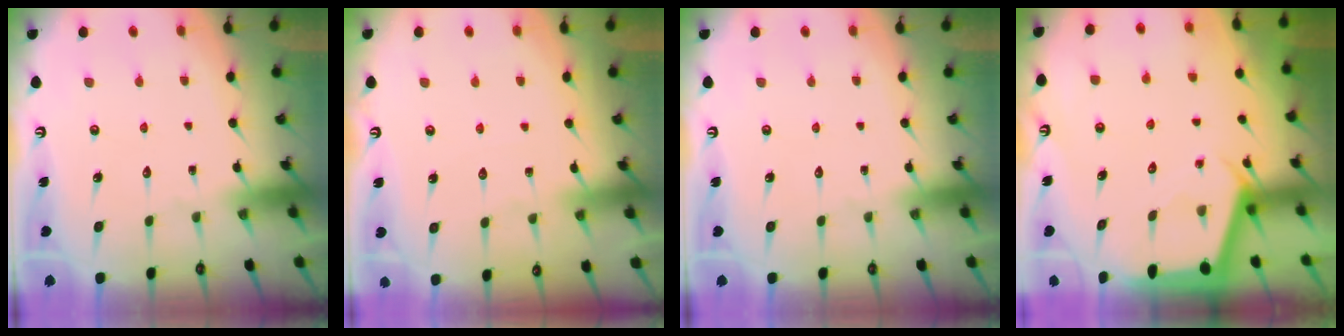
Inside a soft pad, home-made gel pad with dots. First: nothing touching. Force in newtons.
{"total": 2.0, "press": 2.0, "slide": 0.4}
{"total": 0.0}
{"total": 2.5, "press": 2.5, "slide": 0.4}